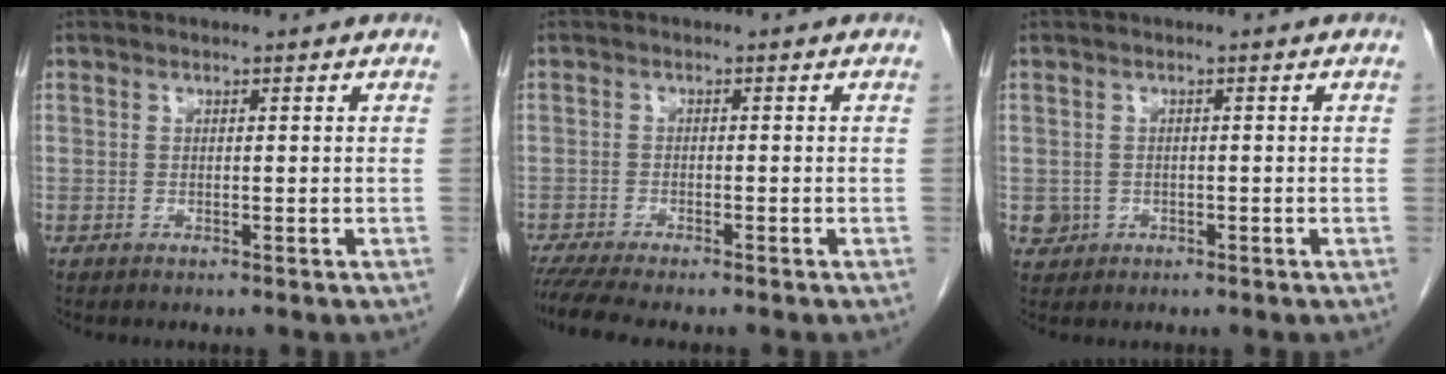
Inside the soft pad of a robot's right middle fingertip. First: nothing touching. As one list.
[{"total": 6.6, "force": [-5.6, 0.5, 3.3], "torque": [-0.051, -0.013, -0.091]}, {"total": 1.9, "force": [-0.4, 1.8, 0.2], "torque": [0.000, 0.006, -0.002]}]